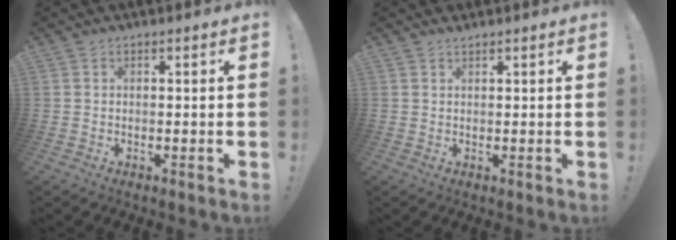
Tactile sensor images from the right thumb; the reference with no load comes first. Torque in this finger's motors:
{"motor_torque": [-0.18, -0.54, -0.08, -0.04, 0.01]}